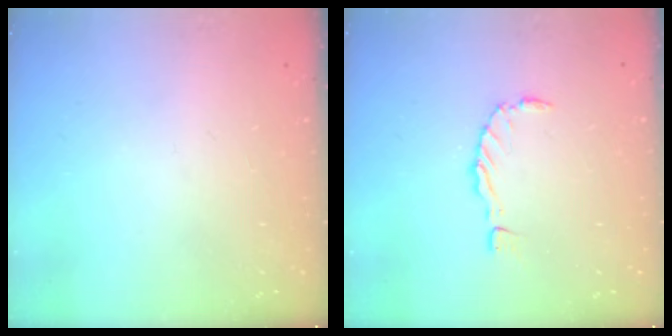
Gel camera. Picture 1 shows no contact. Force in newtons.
{"total": 0.0}